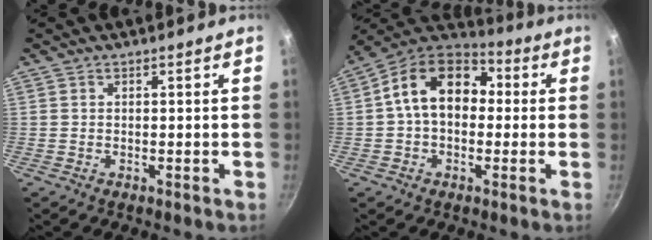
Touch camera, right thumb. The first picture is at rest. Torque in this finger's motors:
{"motor_torque": [0.73, 2.92, 1.25, -0.31, 0.18]}